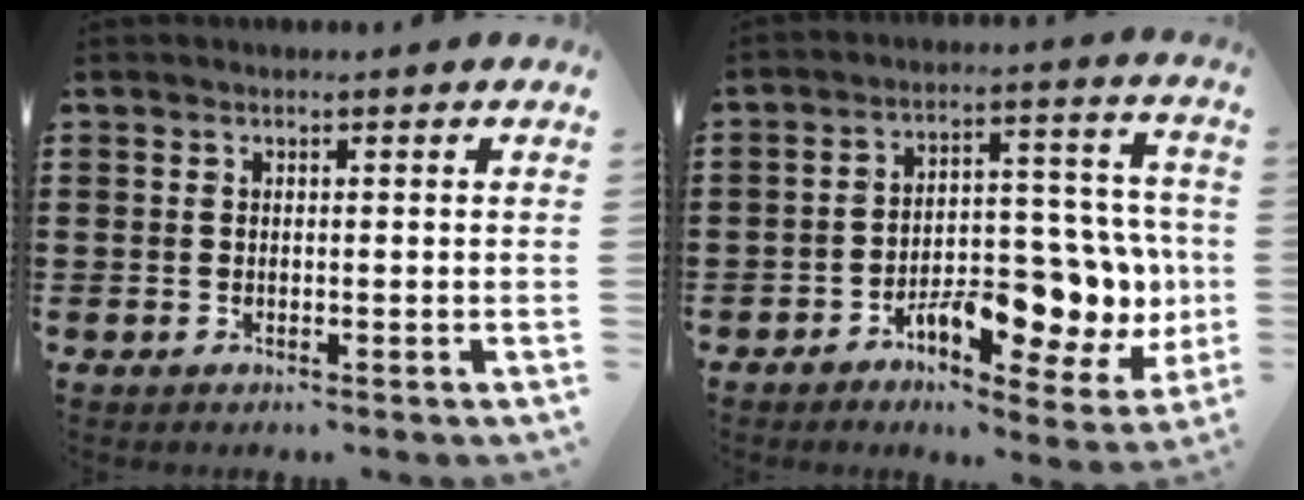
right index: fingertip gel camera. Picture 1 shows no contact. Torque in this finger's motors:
{"motor_torque": [1.73, -0.41, 1.05, 0.21]}